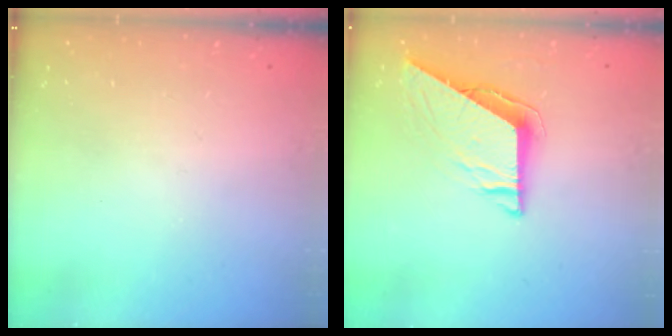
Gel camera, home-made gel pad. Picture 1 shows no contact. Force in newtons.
{"total": 7.6, "press": 7.6, "slide": 0.3}